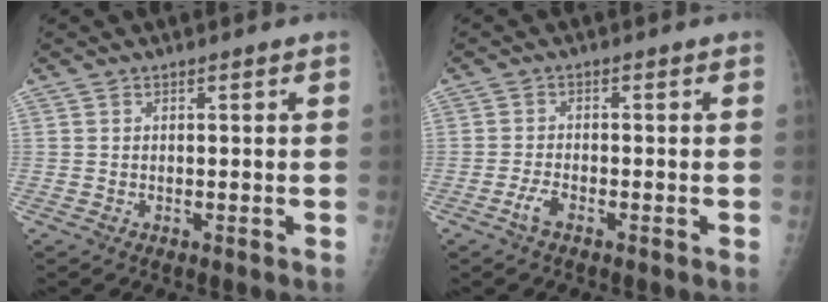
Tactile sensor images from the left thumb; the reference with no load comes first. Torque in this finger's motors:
{"motor_torque": [-0.17, 0.14, 0.18, 0.06, 0.01]}